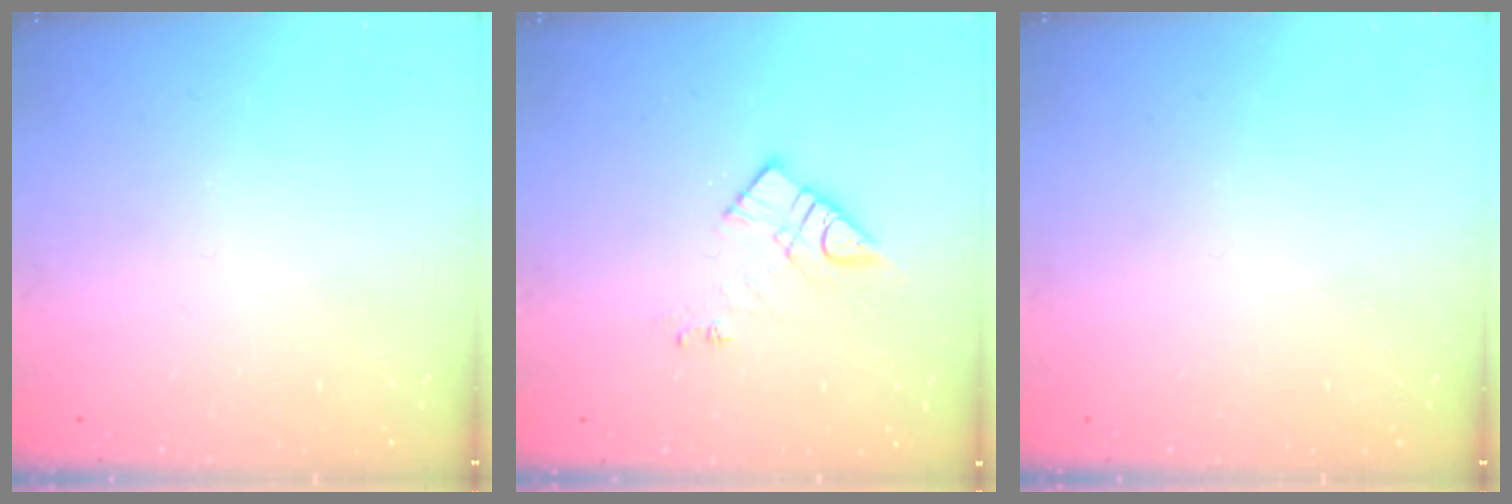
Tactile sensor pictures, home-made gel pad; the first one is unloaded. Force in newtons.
{"total": 10.5, "press": 10.5, "slide": 0.7}
{"total": 0.0}